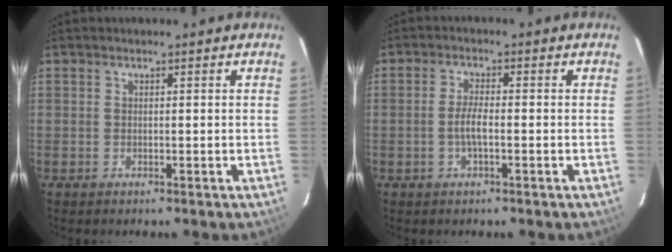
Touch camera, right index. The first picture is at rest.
{"total": 3.2, "force": [-1.0, 0.7, 3.0], "torque": [-0.059, -0.001, -0.017]}